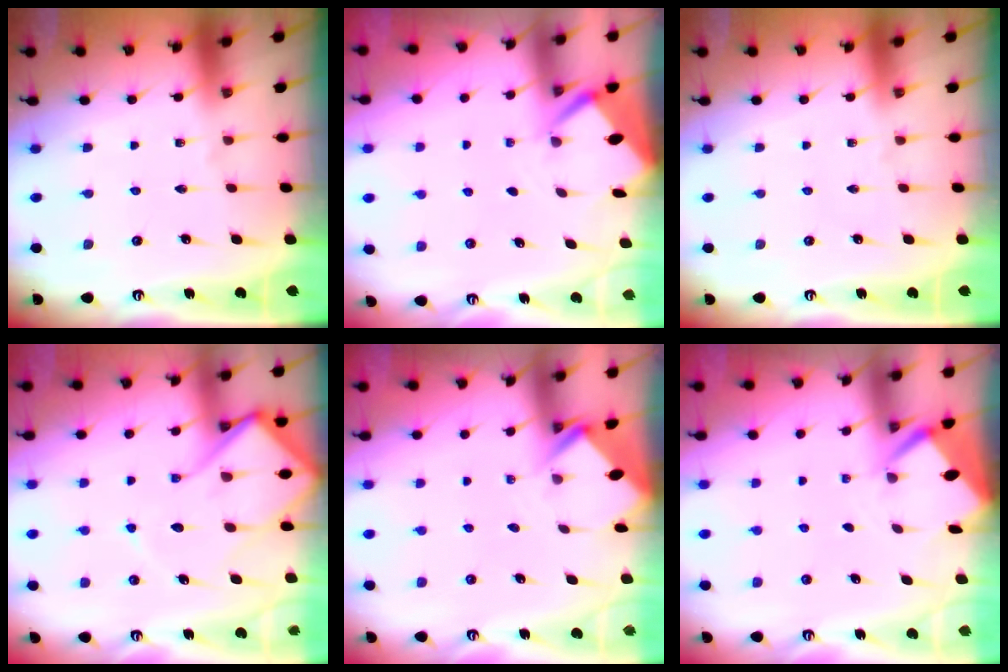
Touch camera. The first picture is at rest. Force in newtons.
{"total": 2.6, "press": 2.6, "slide": 0.3}
{"total": 0.0}
{"total": 13.3, "press": 13.2, "slide": 1.4}
{"total": 2.7, "press": 2.7, "slide": 0.2}
{"total": 2.6, "press": 2.6, "slide": 0.3}